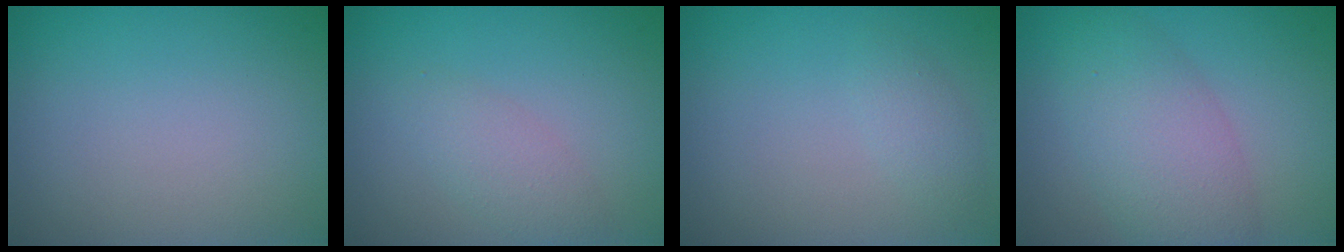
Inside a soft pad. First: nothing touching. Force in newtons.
{"total": 2.1, "press": 2.1, "slide": 0.0}
{"total": 2.3, "press": 2.3, "slide": 0.2}
{"total": 5.3, "press": 5.3, "slide": 0.1}